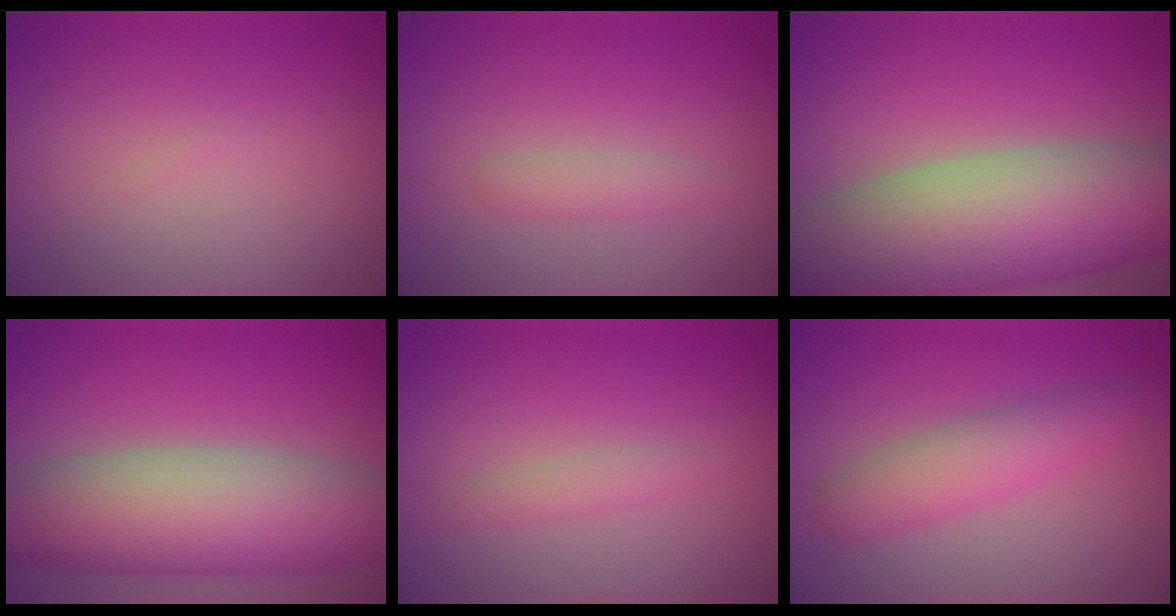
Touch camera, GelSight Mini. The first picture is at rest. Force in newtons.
{"total": 1.5, "press": 1.5, "slide": 0.0}
{"total": 14.1, "press": 14.1, "slide": 0.7}
{"total": 11.0, "press": 10.9, "slide": 0.8}
{"total": 1.3, "press": 1.3, "slide": 0.0}
{"total": 3.5, "press": 3.5, "slide": 0.0}